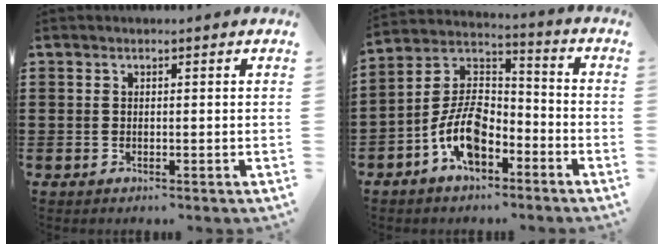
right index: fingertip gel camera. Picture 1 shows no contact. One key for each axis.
{"total": 9.6, "fx": -4.9, "fy": 5.2, "fz": 6.4, "tx": -0.149, "ty": 0.003, "tz": -0.098}